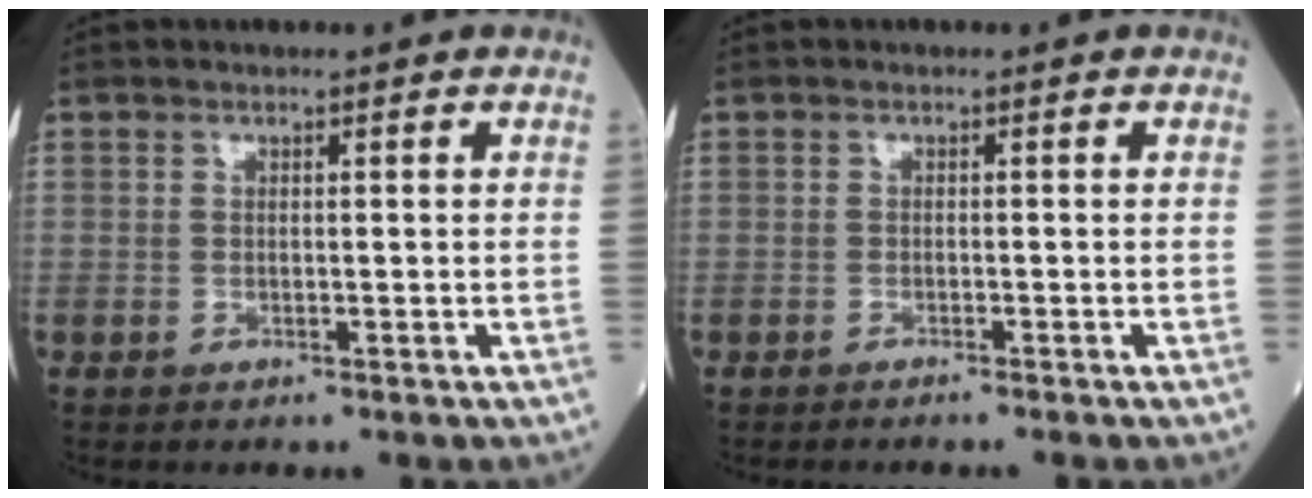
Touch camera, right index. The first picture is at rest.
{"total": 1.7, "force": [-1.5, -0.3, 0.8], "torque": [-0.011, 0.001, -0.019]}